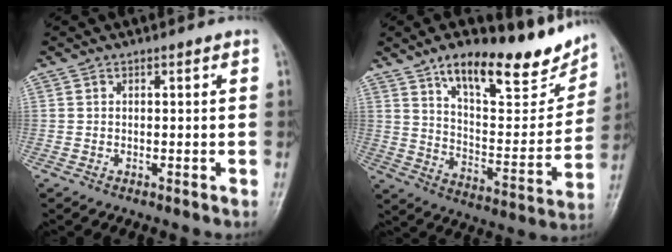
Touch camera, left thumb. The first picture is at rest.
{"total": 21.1, "force": [14.7, 7.6, 13.2], "torque": [-0.138, -0.068, 0.234]}